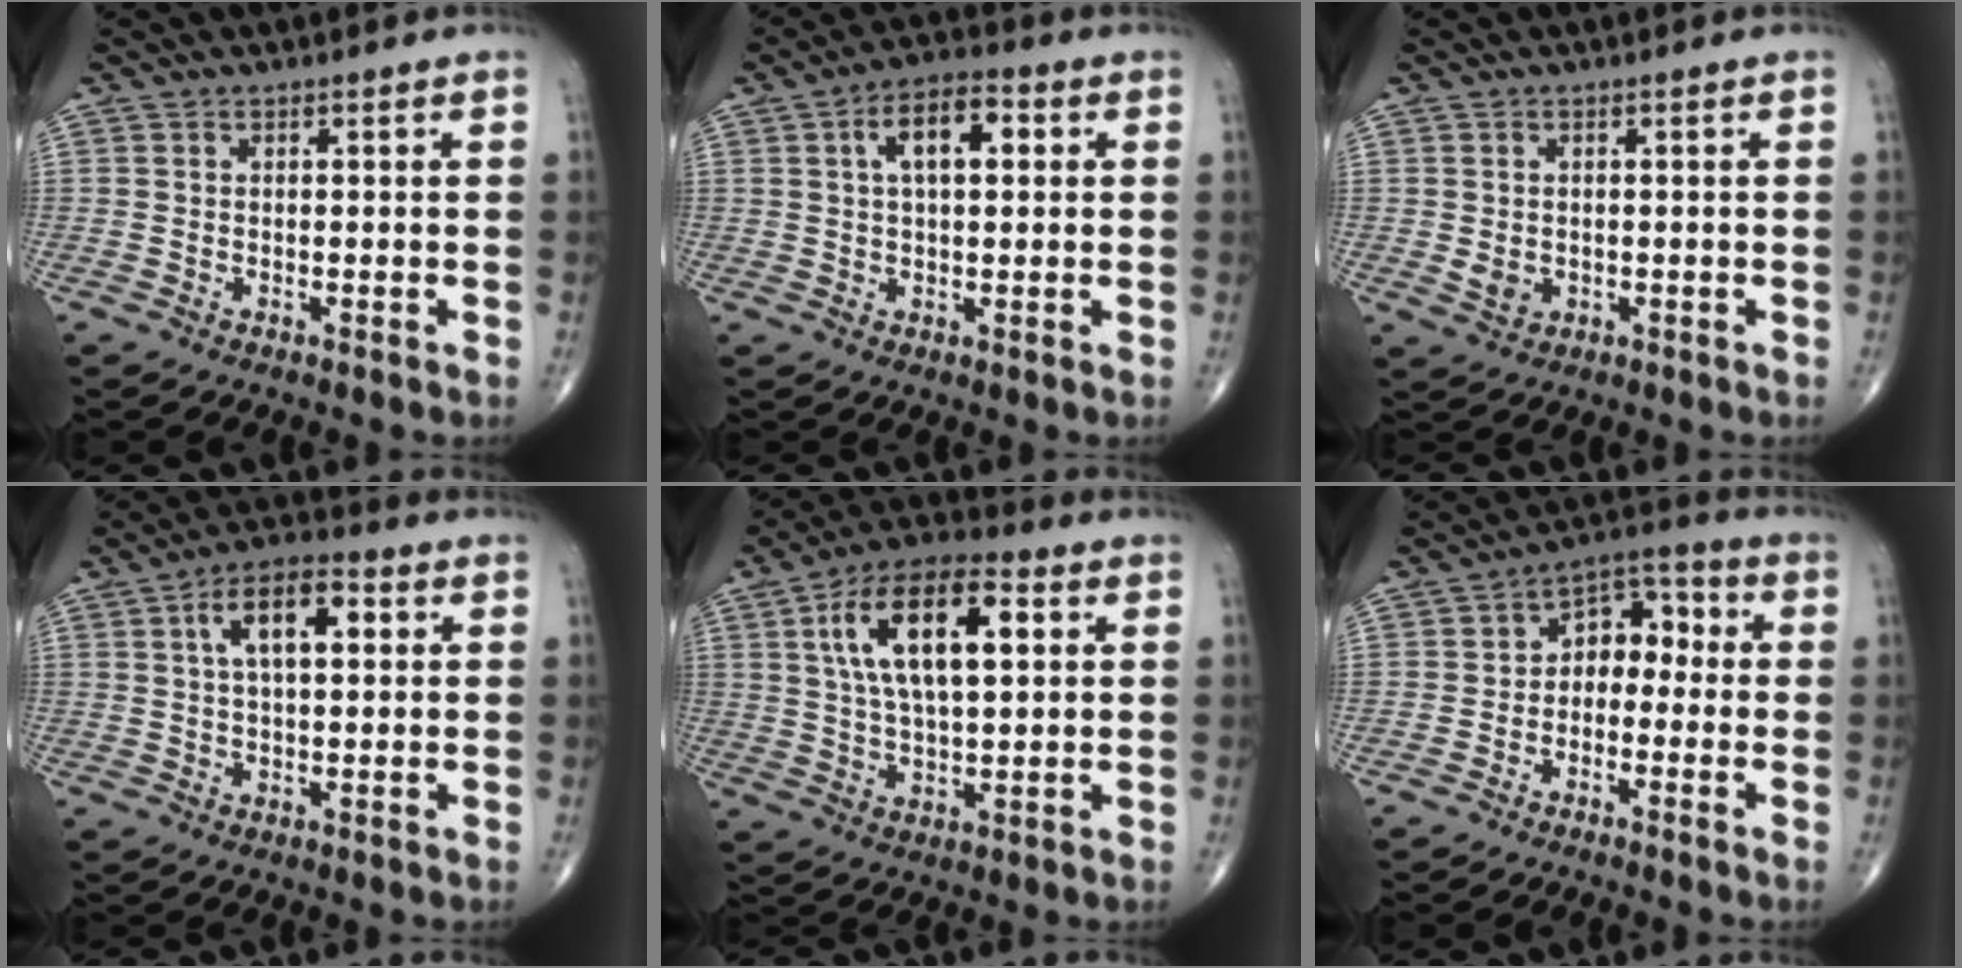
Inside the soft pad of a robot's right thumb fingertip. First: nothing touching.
{"total": 8.6, "force": [2.2, 4.1, 7.2], "torque": [-0.109, 0.016, 0.029]}
{"total": 2.5, "force": [-0.3, 2.0, 1.5], "torque": [-0.022, -0.002, 0.002]}
{"total": 9.8, "force": [2.5, 4.6, 8.3], "torque": [-0.129, 0.016, 0.034]}
{"total": 16.2, "force": [4.4, 7.1, 13.9], "torque": [-0.238, 0.010, 0.072]}
{"total": 7.7, "force": [-1.0, 5.4, 5.4], "torque": [-0.049, 0.043, -0.035]}